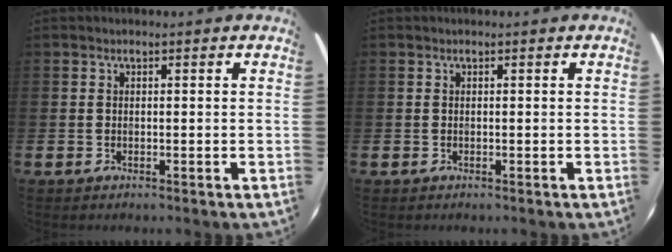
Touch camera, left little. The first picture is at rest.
{"total": 0.0}